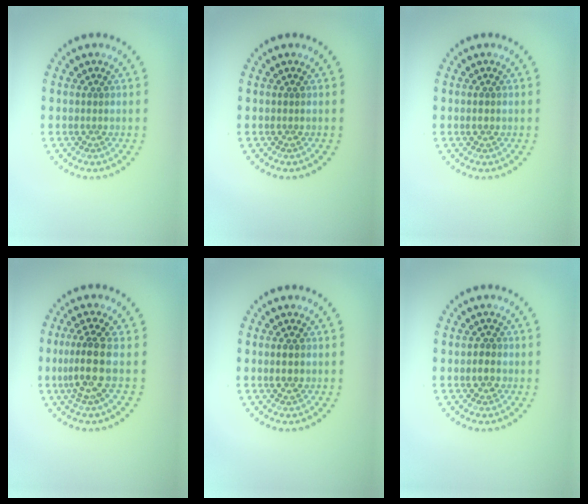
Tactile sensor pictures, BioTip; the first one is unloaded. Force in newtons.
{"total": 0.0}
{"total": 1.0, "press": 0.9, "slide": 0.1}
{"total": 3.5, "press": 2.7, "slide": 2.2}
{"total": 1.9, "press": 1.9, "slide": 0.2}
{"total": 0.9, "press": 0.9, "slide": 0.2}